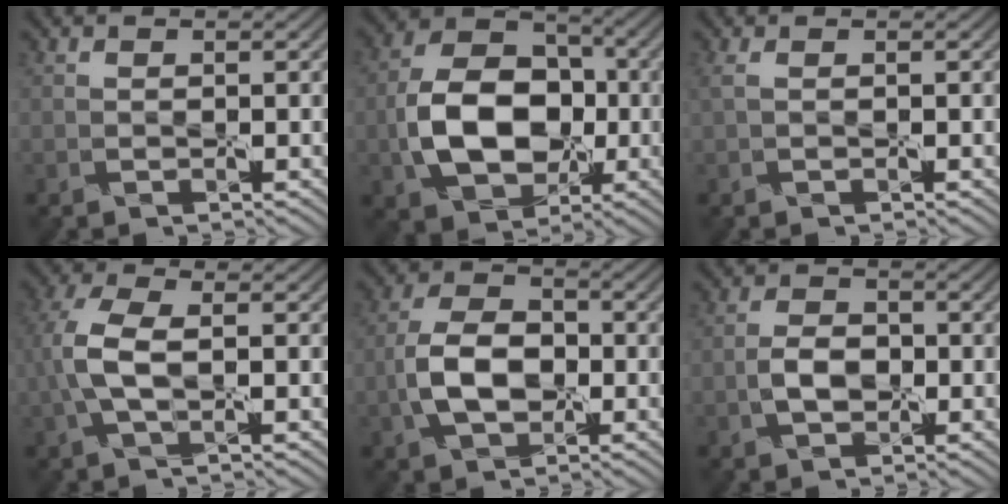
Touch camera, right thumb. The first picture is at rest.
{"total": 9.6, "force": [-1.4, 7.2, 6.2], "torque": [-0.124, 0.006, -0.030]}
{"total": 1.1, "force": [0.4, -0.1, 1.0], "torque": [-0.027, 0.005, 0.002]}
{"total": 4.9, "force": [-0.4, 2.1, 4.4], "torque": [-0.120, 0.017, -0.015]}
{"total": 6.6, "force": [-1.5, 4.1, 4.9], "torque": [-0.100, 0.010, -0.037]}
{"total": 2.7, "force": [-0.8, 1.7, 1.9], "torque": [-0.034, 0.008, -0.021]}